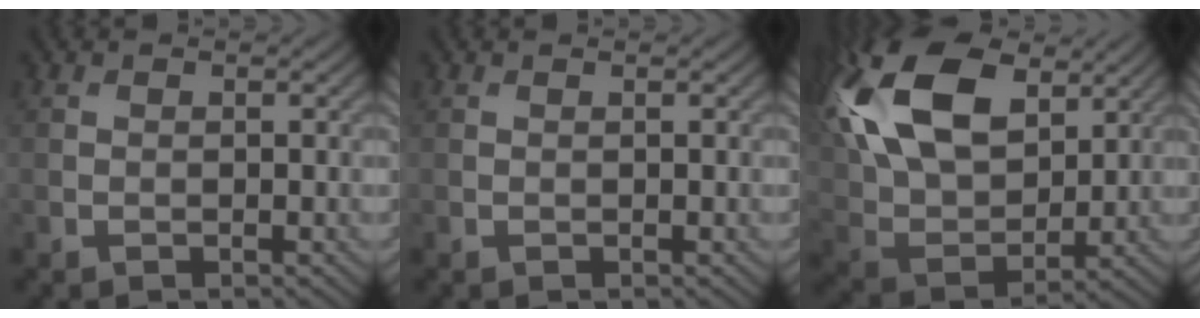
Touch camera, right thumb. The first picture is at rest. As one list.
[{"total": 0.0}, {"total": 18.4, "force": [7.3, 10.7, 13.0], "torque": [-0.312, 0.037, 0.126]}]